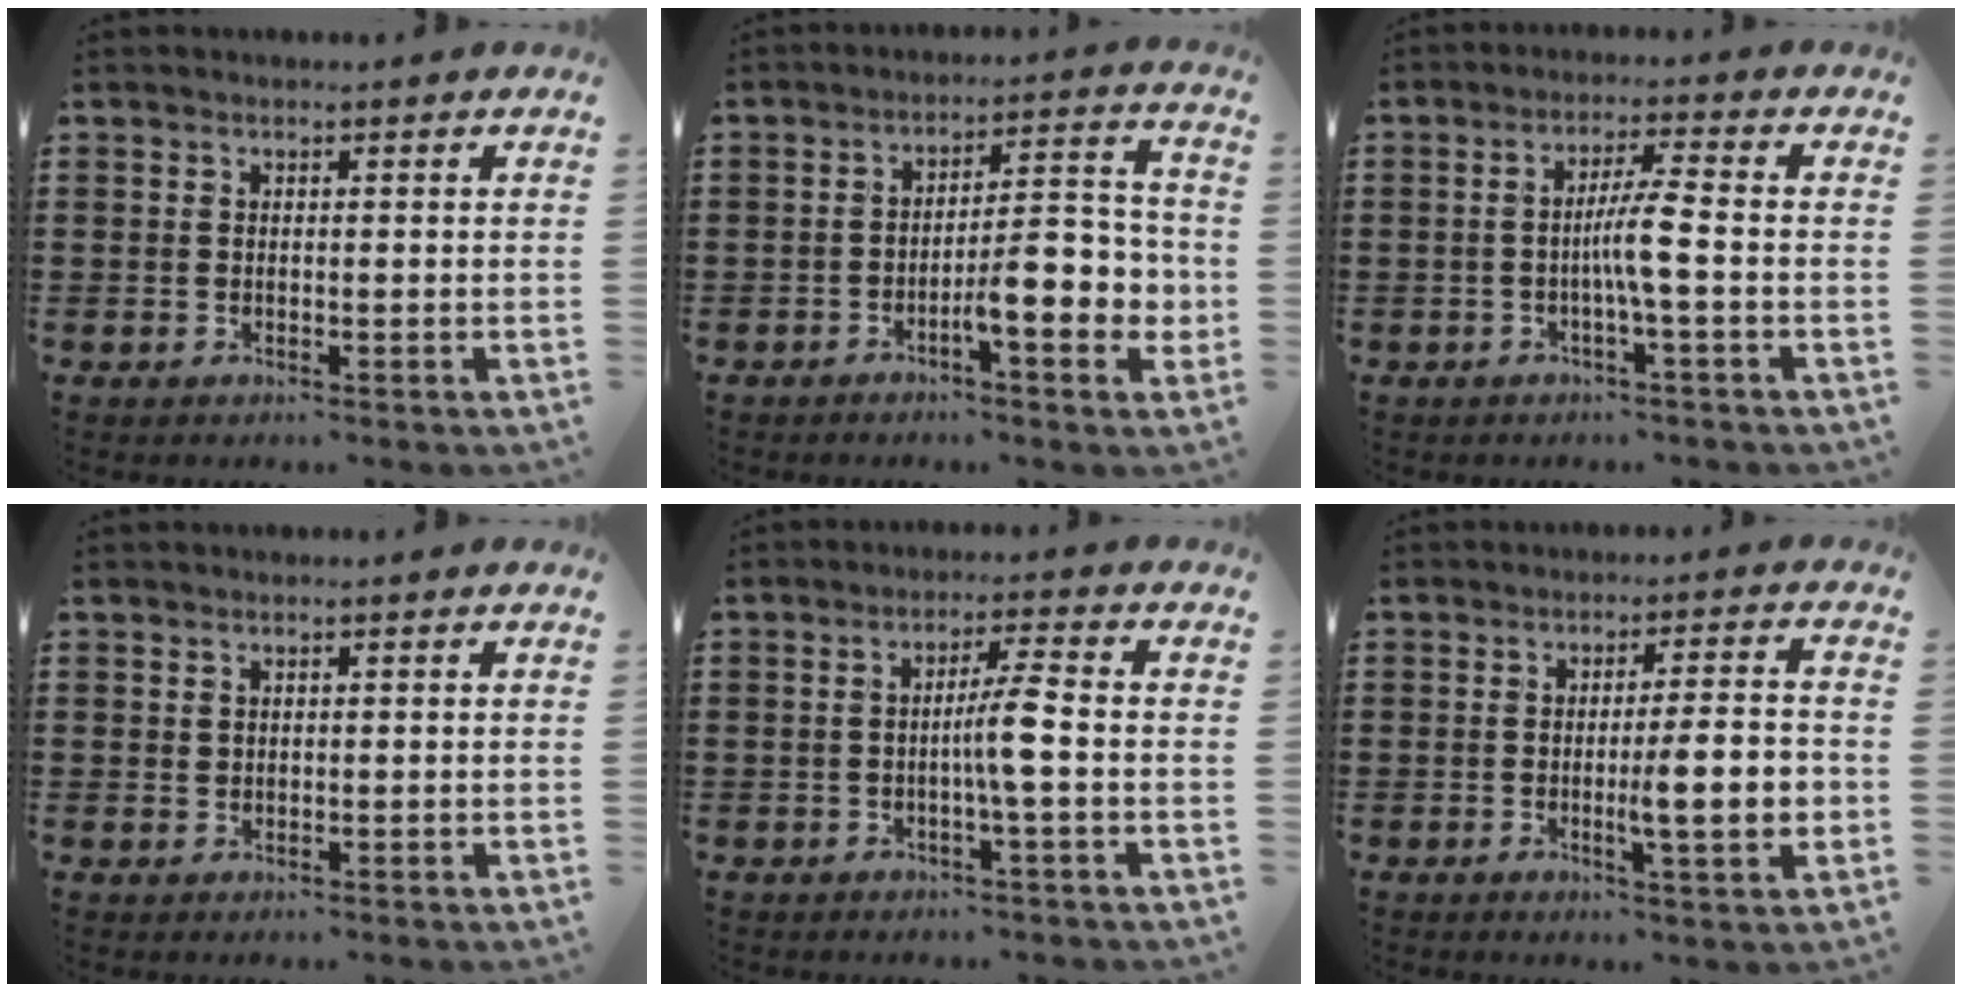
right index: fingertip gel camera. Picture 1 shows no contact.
{"total": 8.7, "force": [-2.8, 2.4, 7.9], "torque": [-0.113, -0.014, -0.053]}
{"total": 4.9, "force": [-1.1, -0.2, 4.8], "torque": [-0.087, -0.004, -0.023]}
{"total": 0.8, "force": [0.4, 0.6, 0.2], "torque": [-0.006, 0.003, 0.009]}
{"total": 4.9, "force": [-0.9, -0.2, 4.9], "torque": [-0.088, -0.002, -0.021]}
{"total": 7.7, "force": [-1.3, 1.1, 7.5], "torque": [-0.108, -0.008, -0.024]}